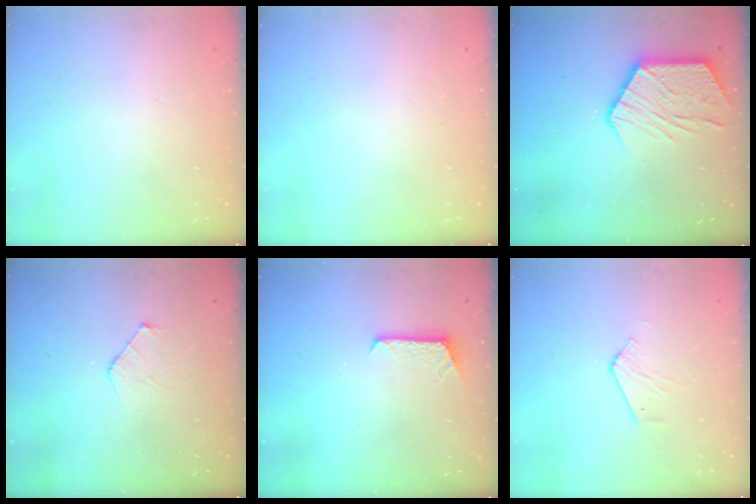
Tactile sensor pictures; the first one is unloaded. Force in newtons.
{"total": 0.0}
{"total": 14.9, "press": 14.9, "slide": 1.1}
{"total": 5.5, "press": 5.5, "slide": 0.5}
{"total": 6.0, "press": 6.0, "slide": 0.5}
{"total": 2.6, "press": 2.6, "slide": 0.1}